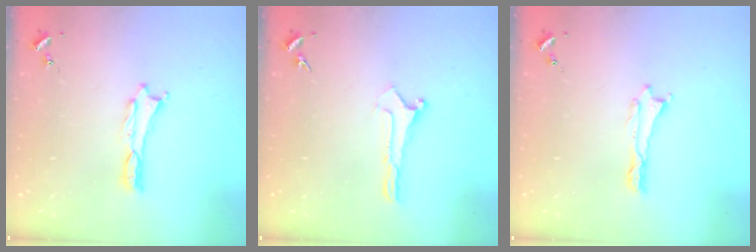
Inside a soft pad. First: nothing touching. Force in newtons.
{"total": 0.0}
{"total": 0.0}